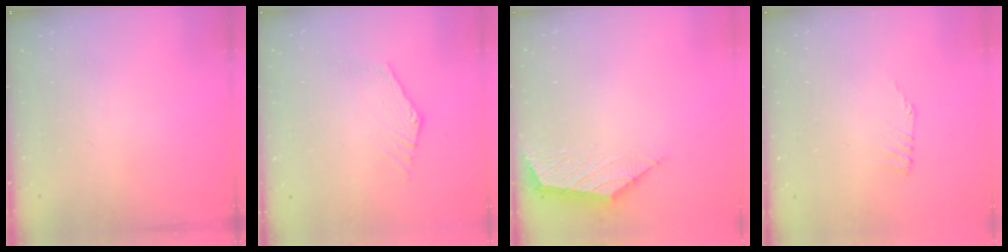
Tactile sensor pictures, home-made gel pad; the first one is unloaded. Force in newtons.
{"total": 0.6, "press": 0.6, "slide": 0.3}
{"total": 2.1, "press": 2.0, "slide": 0.5}
{"total": 1.1, "press": 1.0, "slide": 0.2}